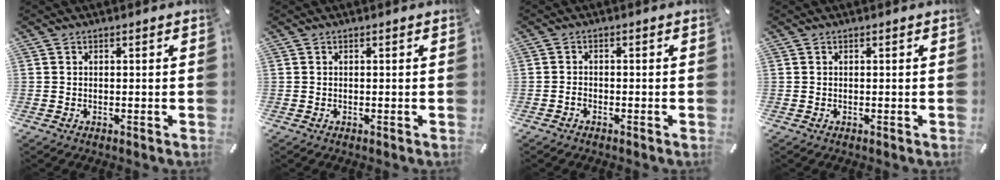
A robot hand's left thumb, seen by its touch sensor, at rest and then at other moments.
{"total": 0.0}
{"total": 1.6, "force": [-1.0, 0.9, 0.9], "torque": [-0.017, 0.004, -0.020]}
{"total": 0.0}